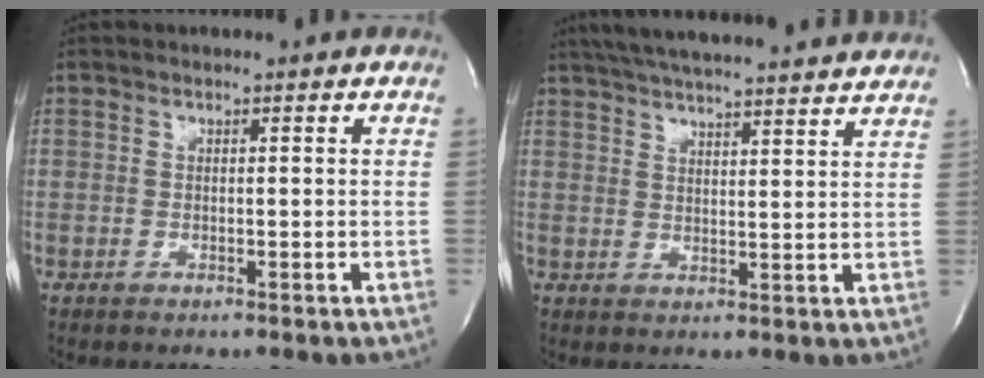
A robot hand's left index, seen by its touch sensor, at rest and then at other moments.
{"total": 19.2, "force": [17.1, 1.8, 8.6], "torque": [-0.145, 0.033, 0.231]}